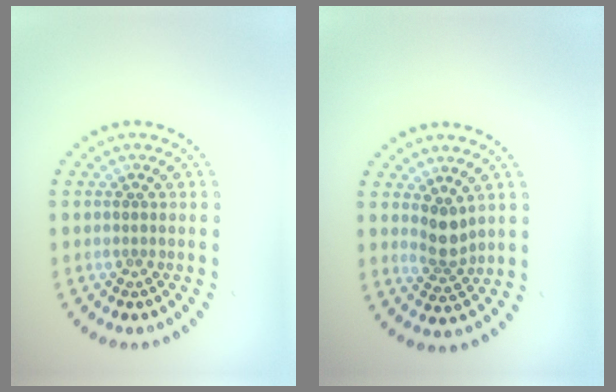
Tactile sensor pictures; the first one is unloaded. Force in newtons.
{"total": 2.5, "press": 1.9, "slide": 1.6}